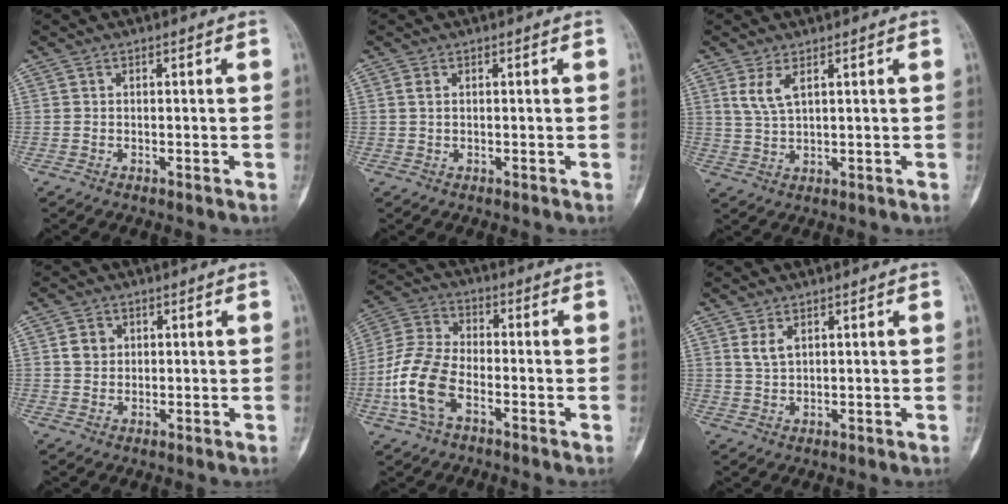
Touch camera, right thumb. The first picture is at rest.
{"total": 0.9, "force": [0.4, 0.5, 0.6], "torque": [-0.017, 0.003, 0.010]}
{"total": 4.1, "force": [1.9, 1.4, 3.3], "torque": [-0.074, -0.007, 0.048]}
{"total": 3.2, "force": [0.8, 2.8, 1.3], "torque": [-0.010, 0.000, 0.015]}
{"total": 11.9, "force": [-4.1, 6.8, 8.9], "torque": [-0.193, 0.022, -0.087]}
{"total": 2.7, "force": [1.3, 1.4, 1.9], "torque": [-0.036, -0.005, 0.032]}